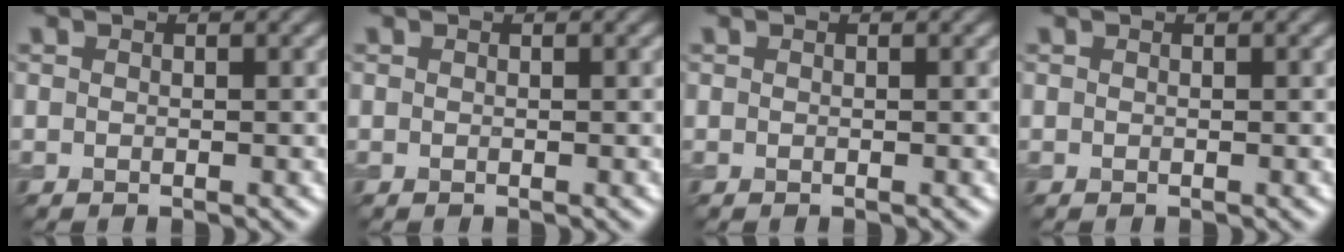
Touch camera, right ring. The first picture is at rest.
{"total": 0.0}
{"total": 0.0}
{"total": 0.0}